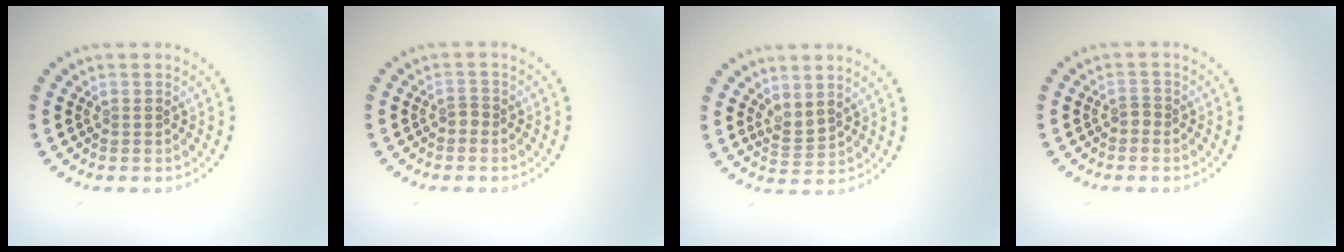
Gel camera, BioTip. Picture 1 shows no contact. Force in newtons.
{"total": 0.9, "press": 0.6, "slide": 0.7}
{"total": 1.4, "press": 1.2, "slide": 0.9}
{"total": 0.9, "press": 0.6, "slide": 0.7}